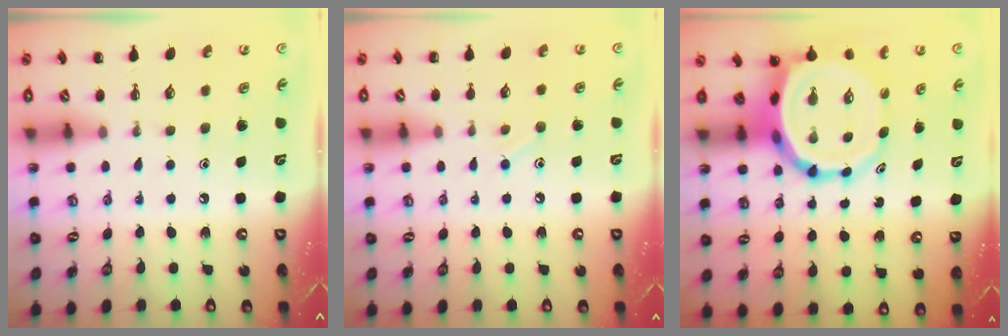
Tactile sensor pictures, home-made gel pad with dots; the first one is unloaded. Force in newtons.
{"total": 6.2, "press": 5.9, "slide": 2.0}
{"total": 10.0, "press": 9.6, "slide": 3.0}